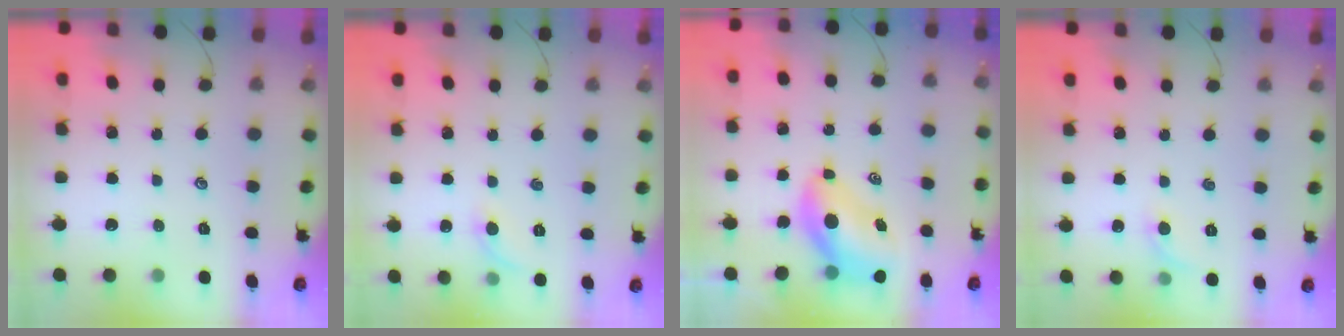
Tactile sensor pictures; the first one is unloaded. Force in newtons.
{"total": 5.1, "press": 4.8, "slide": 1.7}
{"total": 8.2, "press": 7.8, "slide": 2.4}
{"total": 4.2, "press": 3.9, "slide": 1.4}